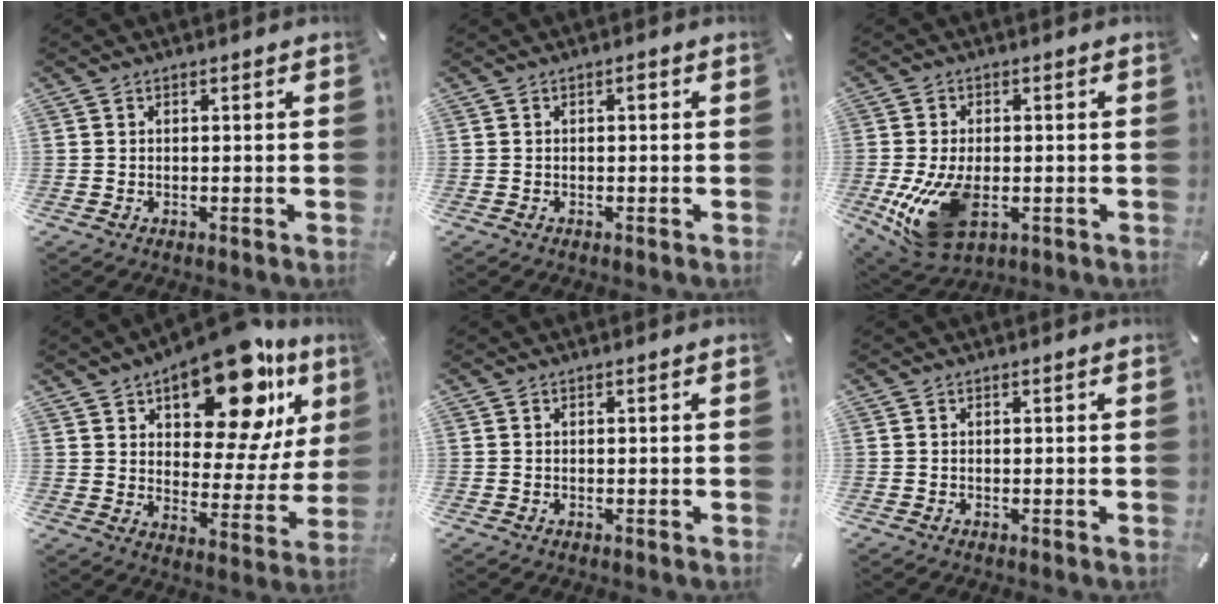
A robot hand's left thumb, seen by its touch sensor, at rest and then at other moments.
{"total": 0.9, "force": [0.0, 0.4, 0.8], "torque": [-0.017, 0.004, -0.002]}
{"total": 13.5, "force": [-2.8, 8.3, 10.2], "torque": [-0.209, -0.014, -0.045]}
{"total": 20.8, "force": [14.0, 9.6, 12.0], "torque": [-0.165, -0.100, 0.232]}
{"total": 0.0}
{"total": 0.0}